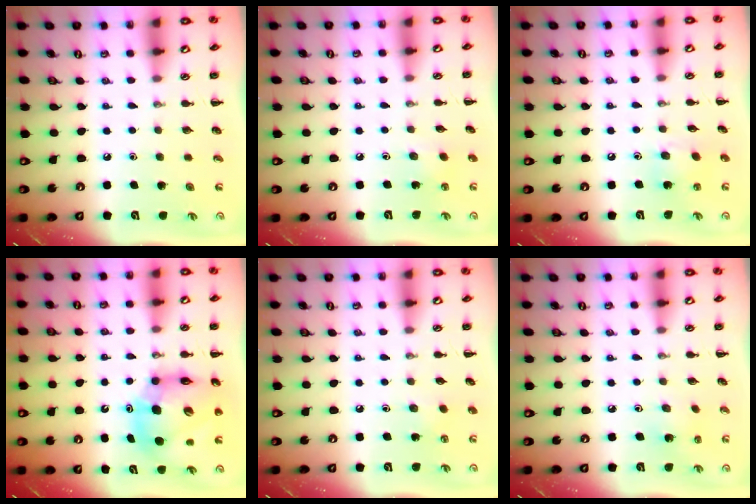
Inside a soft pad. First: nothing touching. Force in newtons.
{"total": 2.8, "press": 2.6, "slide": 0.9}
{"total": 5.2, "press": 5.1, "slide": 0.6}
{"total": 13.6, "press": 13.0, "slide": 4.1}
{"total": 2.9, "press": 2.7, "slide": 0.8}
{"total": 2.7, "press": 2.5, "slide": 0.9}